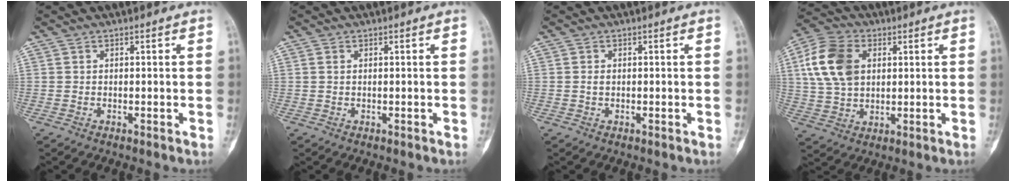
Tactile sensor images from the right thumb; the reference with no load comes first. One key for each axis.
{"total": 0.6, "fx": 0.1, "fy": 0.4, "fz": 0.4, "tx": -0.010, "ty": 0.000, "tz": 0.003}
{"total": 0.8, "fx": 0.0, "fy": 0.6, "fz": 0.6, "tx": -0.010, "ty": 0.002, "tz": -0.001}
{"total": 13.1, "fx": 3.1, "fy": 9.1, "fz": 8.9, "tx": -0.166, "ty": 0.007, "tz": 0.055}